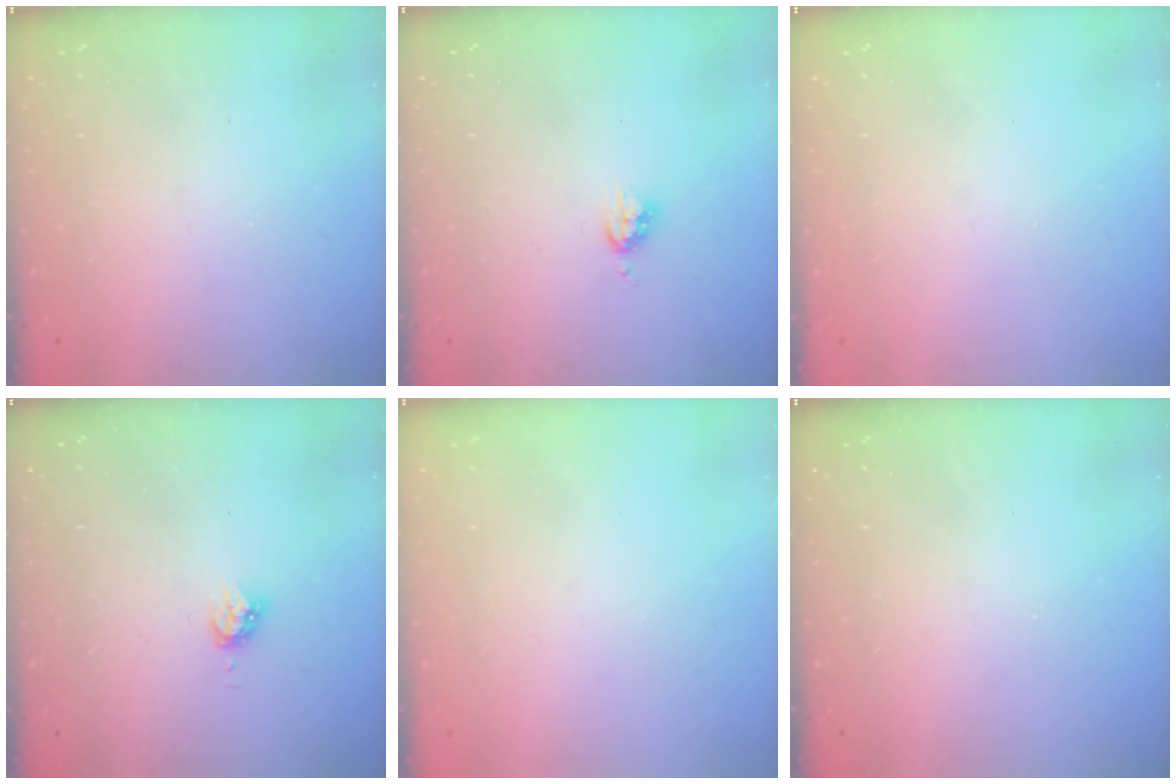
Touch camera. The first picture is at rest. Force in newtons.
{"total": 4.2, "press": 4.2, "slide": 0.6}
{"total": 0.0}
{"total": 4.3, "press": 4.3, "slide": 0.3}
{"total": 0.0}
{"total": 0.0}